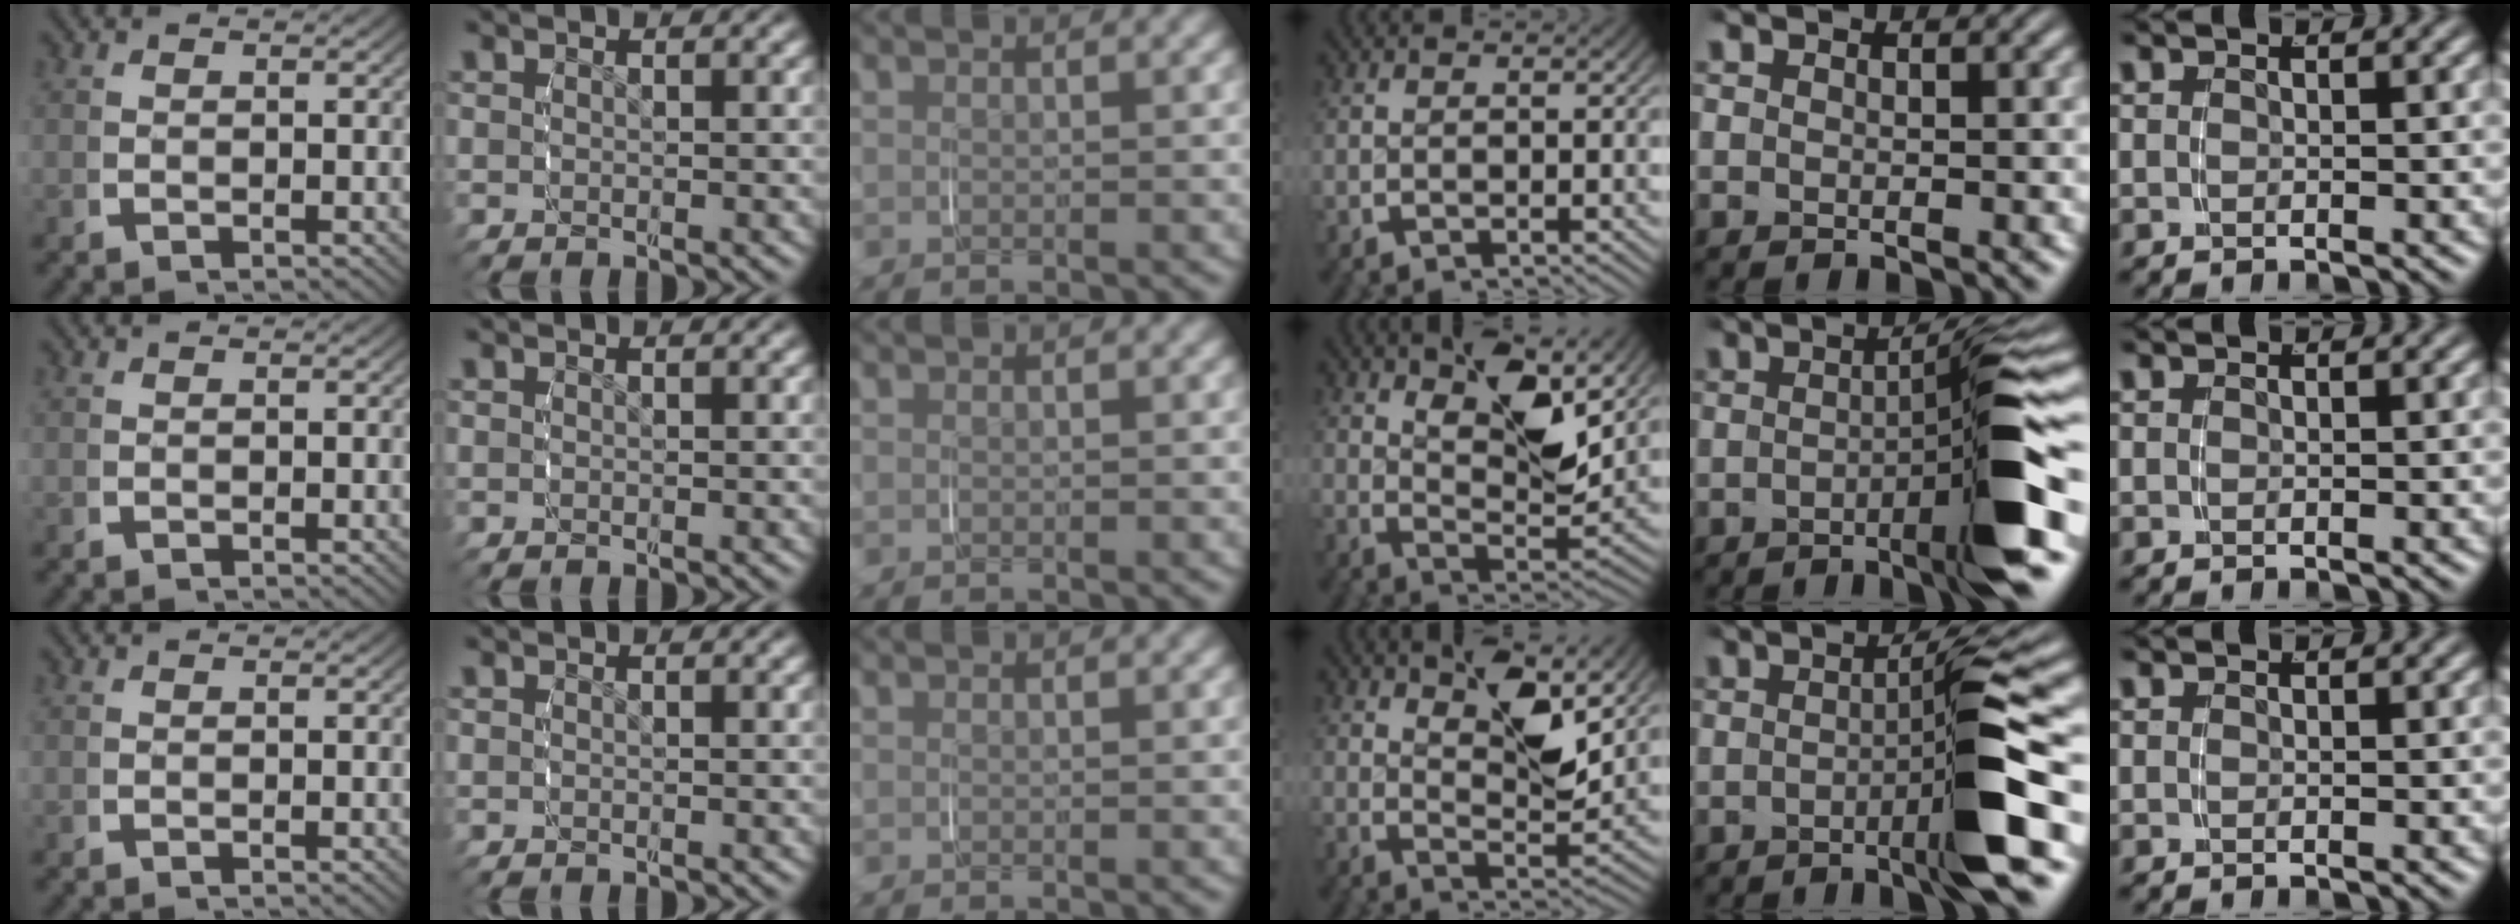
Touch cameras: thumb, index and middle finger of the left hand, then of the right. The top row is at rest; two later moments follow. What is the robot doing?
{"motion": "grasp_and_lifting", "object": "jar lid"}